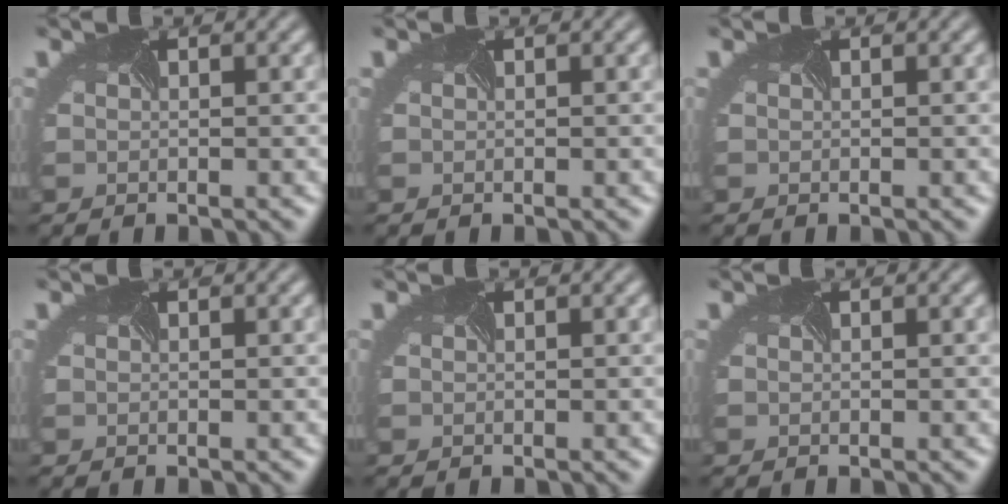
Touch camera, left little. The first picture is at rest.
{"total": 0.0}
{"total": 0.0}
{"total": 0.0}
{"total": 0.0}
{"total": 0.0}